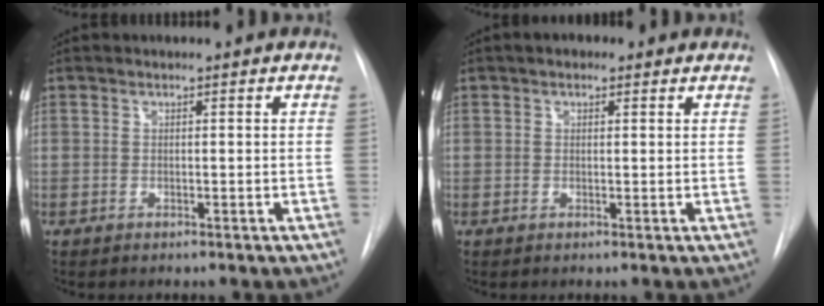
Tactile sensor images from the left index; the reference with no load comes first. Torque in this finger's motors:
{"motor_torque": [0.21, -0.01, -0.19, 0.01]}